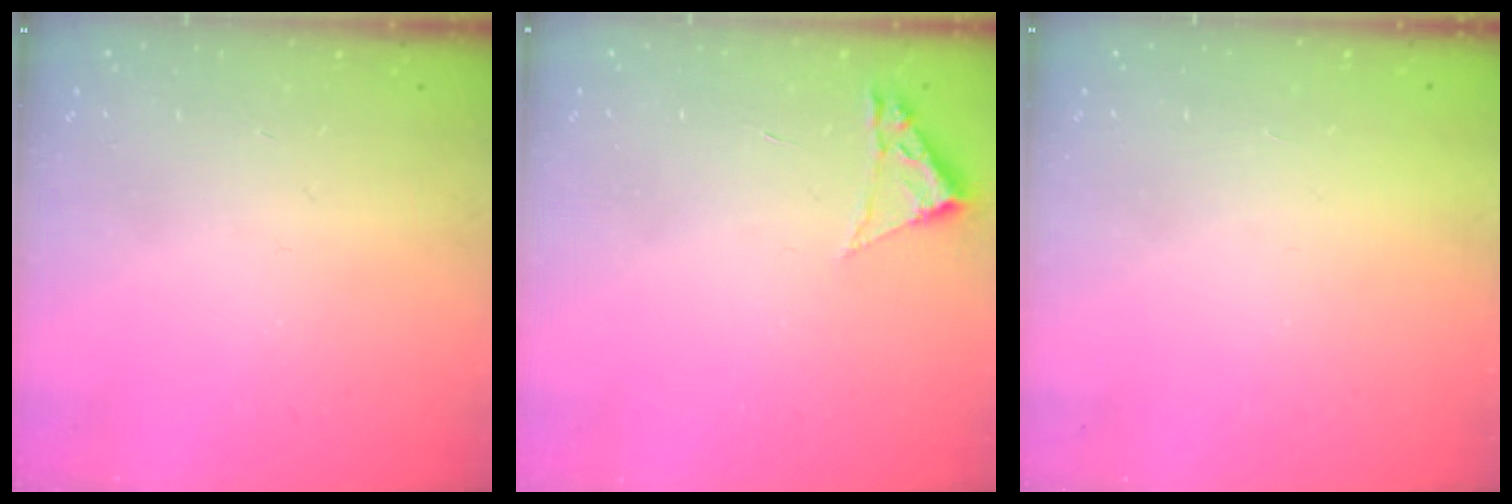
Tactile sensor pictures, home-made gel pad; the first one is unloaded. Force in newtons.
{"total": 1.8, "press": 1.8, "slide": 0.2}
{"total": 1.5, "press": 1.5, "slide": 0.1}